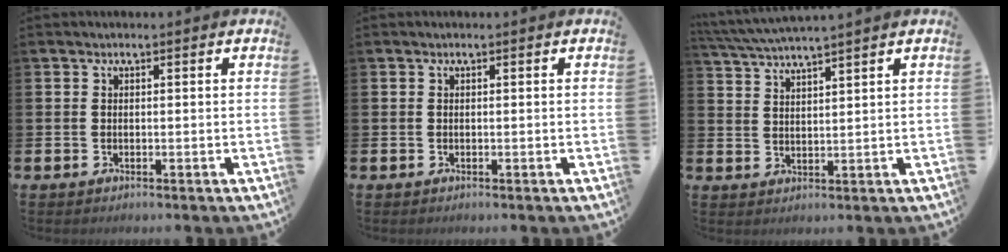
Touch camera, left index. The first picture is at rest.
{"total": 0.0}
{"total": 4.0, "force": [3.8, -0.6, 0.9], "torque": [-0.031, -0.019, 0.068]}